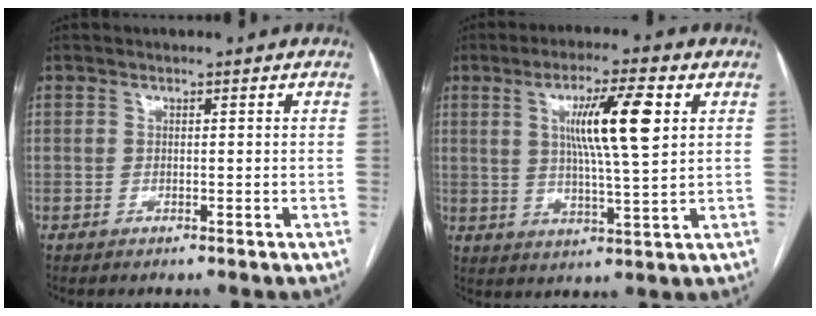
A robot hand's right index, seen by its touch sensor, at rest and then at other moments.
{"total": 10.7, "force": [3.1, 0.5, 10.2], "torque": [-0.175, 0.003, 0.052]}